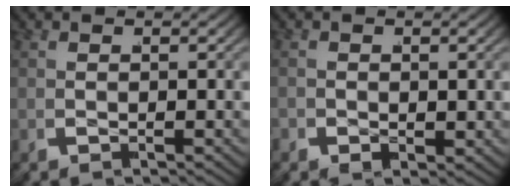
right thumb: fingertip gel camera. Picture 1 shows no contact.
{"total": 1.2, "force": [-0.4, 1.0, 0.4], "torque": [-0.009, -0.008, -0.005]}